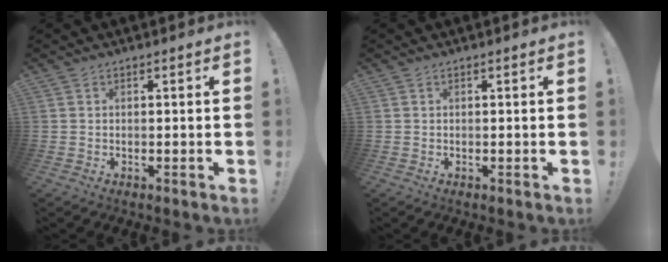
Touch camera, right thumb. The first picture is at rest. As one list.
[{"total": 0.0}]